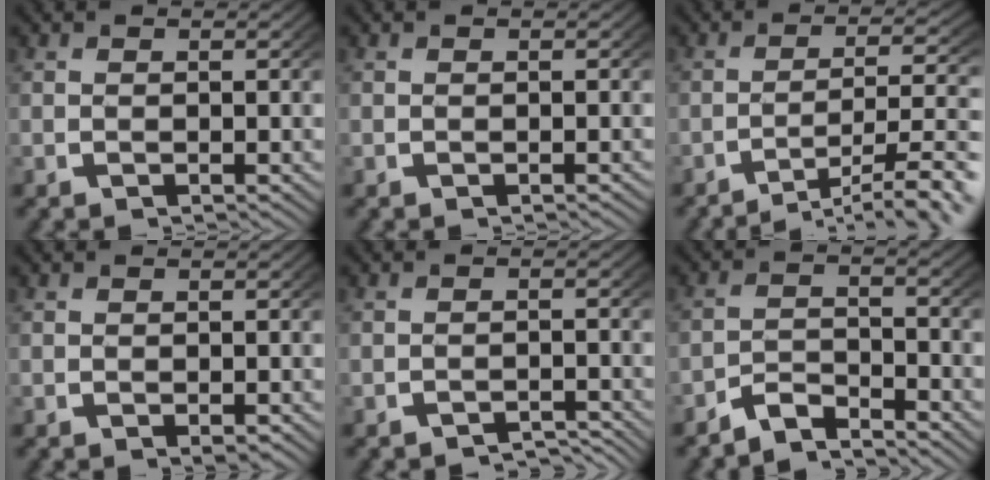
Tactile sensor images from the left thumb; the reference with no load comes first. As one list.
[{"total": 0.0}, {"total": 6.8, "force": [-3.6, 2.9, 5.0], "torque": [-0.075, -0.014, -0.046]}, {"total": 0.8, "force": [-0.1, 0.4, 0.6], "torque": [-0.009, -0.004, 0.003]}, {"total": 2.8, "force": [-2.6, 0.6, 0.8], "torque": [-0.008, -0.007, -0.037]}, {"total": 3.6, "force": [-2.9, 1.2, 1.6], "torque": [-0.023, -0.004, -0.057]}]